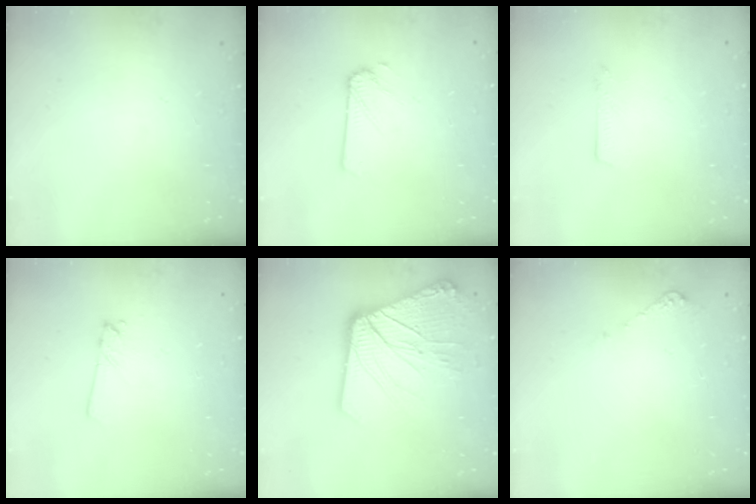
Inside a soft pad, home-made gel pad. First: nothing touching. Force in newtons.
{"total": 2.1, "press": 2.1, "slide": 0.0}
{"total": 3.5, "press": 3.5, "slide": 0.5}
{"total": 2.0, "press": 2.0, "slide": 0.2}
{"total": 18.5, "press": 18.3, "slide": 2.7}
{"total": 4.6, "press": 4.6, "slide": 0.6}